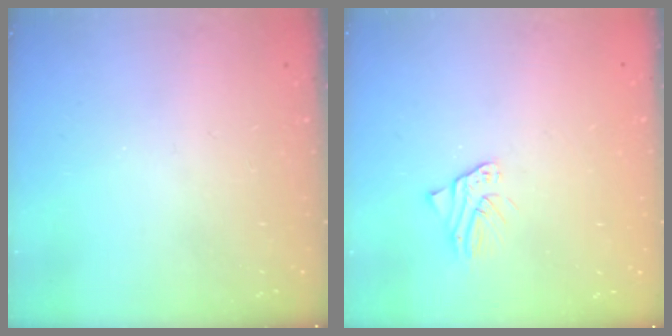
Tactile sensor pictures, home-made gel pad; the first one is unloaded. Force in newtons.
{"total": 2.5, "press": 2.4, "slide": 0.3}